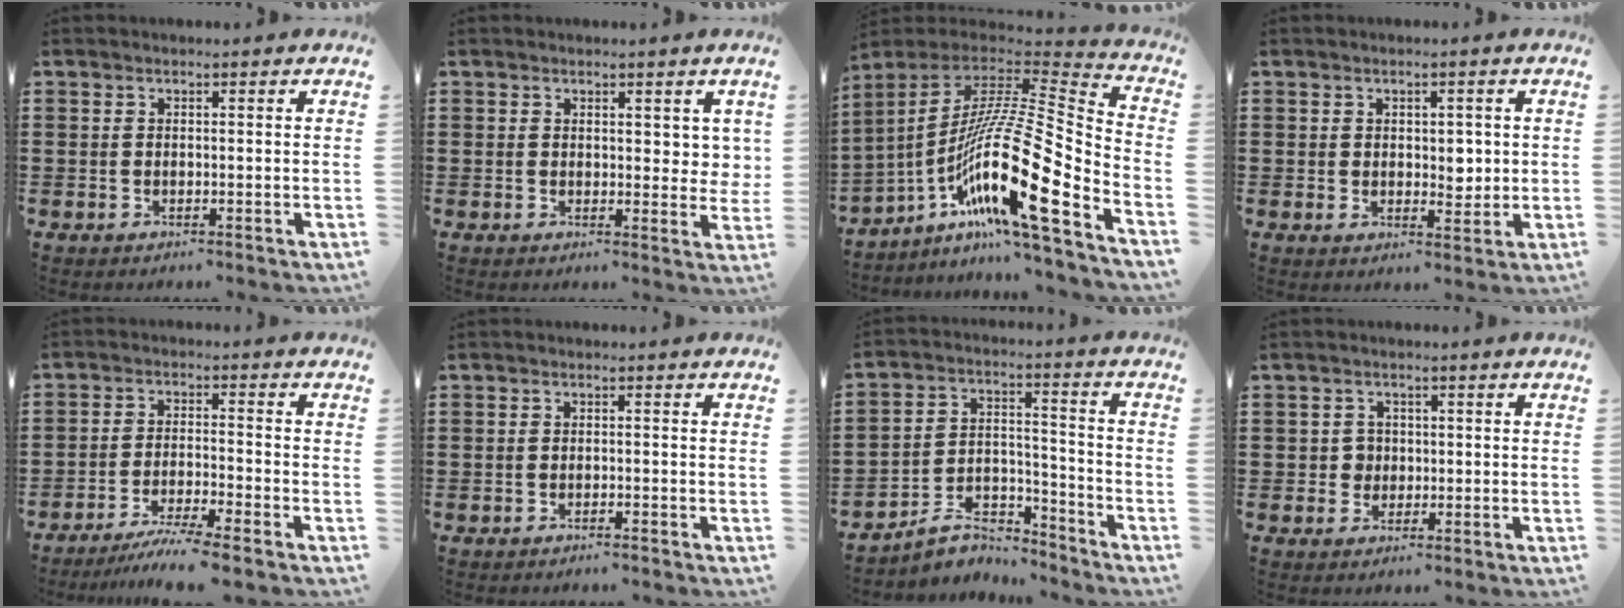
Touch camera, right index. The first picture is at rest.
{"total": 2.8, "force": [1.4, 1.5, 1.8], "torque": [-0.014, -0.001, 0.021]}
{"total": 20.0, "force": [-8.1, 3.8, 17.8], "torque": [-0.332, -0.019, -0.156]}
{"total": 3.4, "force": [0.4, 2.3, 2.4], "torque": [-0.028, 0.002, 0.000]}
{"total": 5.4, "force": [-4.7, -0.5, 2.7], "torque": [-0.058, -0.019, -0.091]}
{"total": 0.8, "force": [-0.8, -0.1, 0.2], "torque": [-0.006, -0.001, -0.016]}
{"total": 6.3, "force": [-5.7, 2.2, 1.4], "torque": [-0.036, 0.011, -0.114]}
{"total": 2.1, "force": [-0.2, 1.9, 0.7], "torque": [-0.020, 0.007, -0.005]}